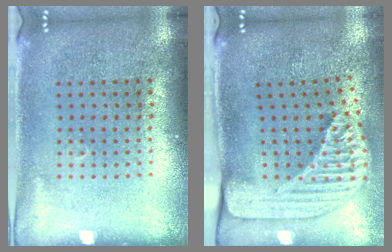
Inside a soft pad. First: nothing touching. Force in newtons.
{"total": 2.5, "press": 1.7, "slide": 1.7}